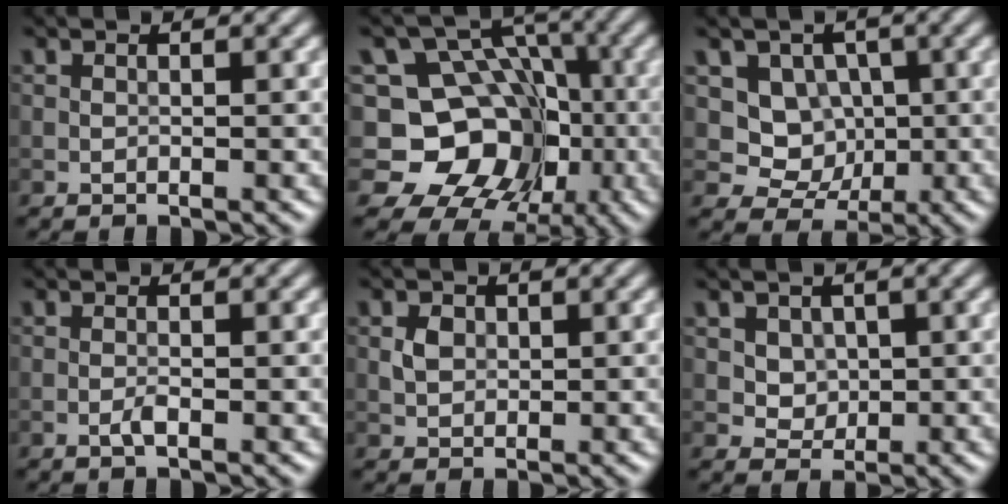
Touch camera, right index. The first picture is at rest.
{"total": 11.4, "force": [-2.1, 9.9, 5.3], "torque": [-0.075, 0.009, -0.069]}
{"total": 5.2, "force": [1.1, 4.5, 2.4], "torque": [-0.033, -0.010, 0.023]}
{"total": 0.9, "force": [-0.4, 0.1, 0.8], "torque": [-0.017, 0.000, -0.010]}
{"total": 1.6, "force": [0.3, 1.3, 0.9], "torque": [-0.016, 0.002, 0.003]}
{"total": 2.6, "force": [0.9, 2.1, 1.2], "torque": [-0.030, -0.001, 0.033]}